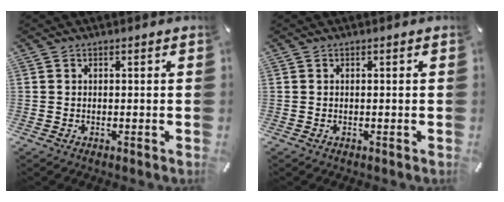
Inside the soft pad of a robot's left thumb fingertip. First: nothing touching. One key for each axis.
{"total": 0.0}